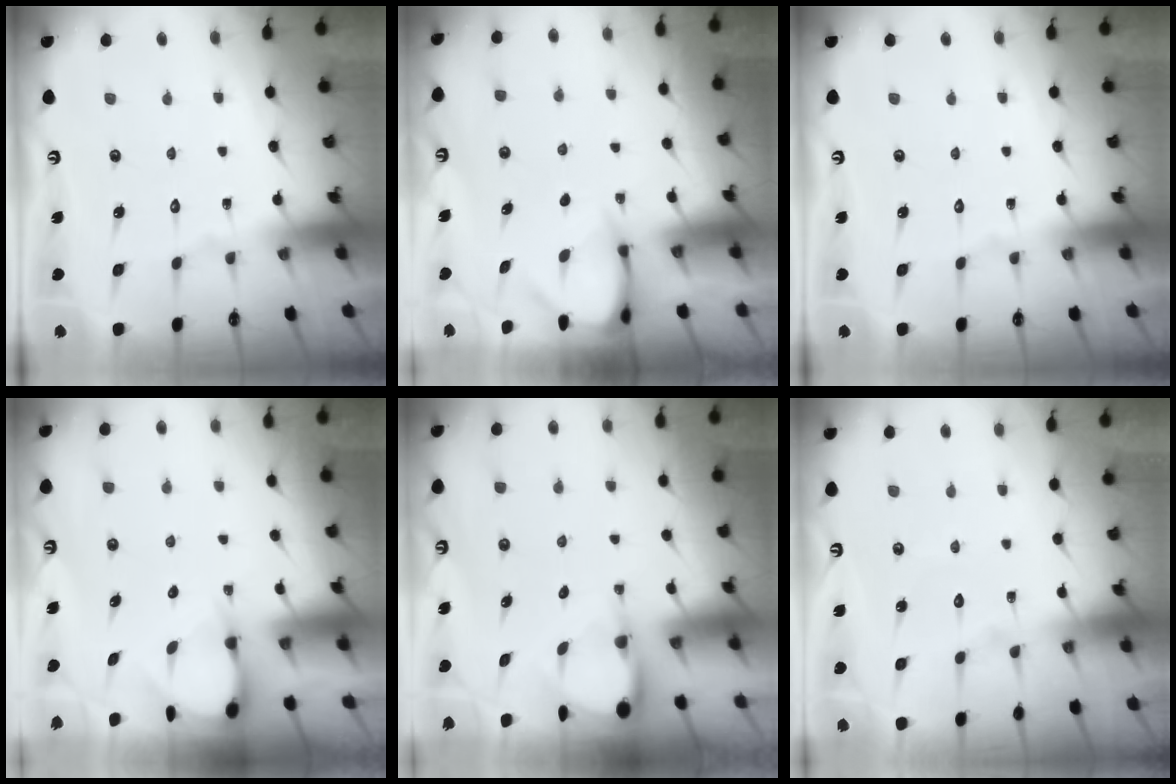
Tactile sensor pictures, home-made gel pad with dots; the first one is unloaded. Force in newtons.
{"total": 3.8, "press": 3.8, "slide": 0.2}
{"total": 0.0}
{"total": 3.5, "press": 3.5, "slide": 0.4}
{"total": 3.5, "press": 3.4, "slide": 0.2}
{"total": 2.9, "press": 2.9, "slide": 0.3}